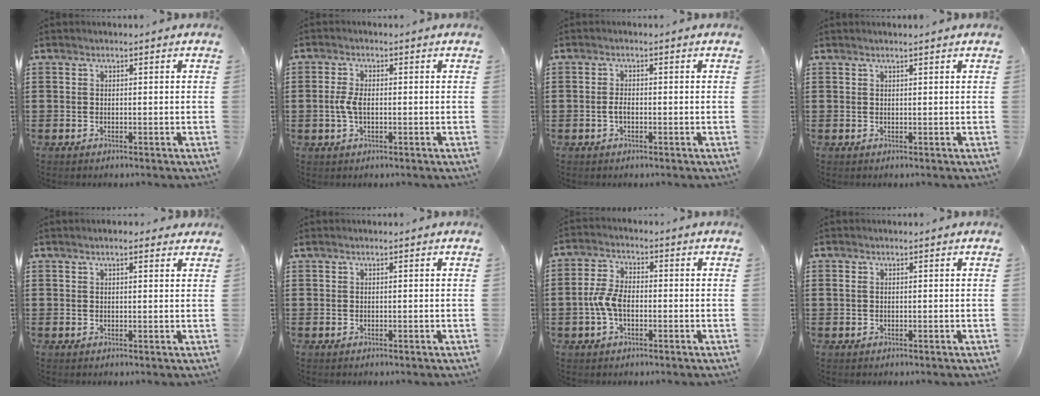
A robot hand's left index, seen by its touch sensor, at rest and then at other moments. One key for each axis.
{"total": 3.1, "fx": -0.4, "fy": 1.4, "fz": 2.7, "tx": -0.073, "ty": -0.005, "tz": -0.013}
{"total": 1.7, "fx": -0.4, "fy": 0.7, "fz": 1.6, "tx": -0.039, "ty": -0.004, "tz": -0.009}
{"total": 0.7, "fx": 0.6, "fy": -0.1, "fz": 0.4, "tx": -0.007, "ty": -0.002, "tz": 0.012}
{"total": 2.0, "fx": 1.5, "fy": 0.3, "fz": 1.3, "tx": -0.026, "ty": 0.002, "tz": 0.027}
{"total": 0.0}
{"total": 5.4, "fx": -1.2, "fy": 2.8, "fz": 4.4, "tx": -0.110, "ty": -0.003, "tz": -0.030}
{"total": 0.7, "fx": 0.2, "fy": 0.4, "fz": 0.5, "tx": -0.018, "ty": 0.002, "tz": 0.001}